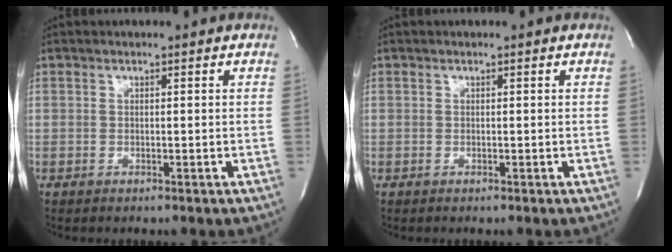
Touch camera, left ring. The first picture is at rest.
{"total": 0.0}